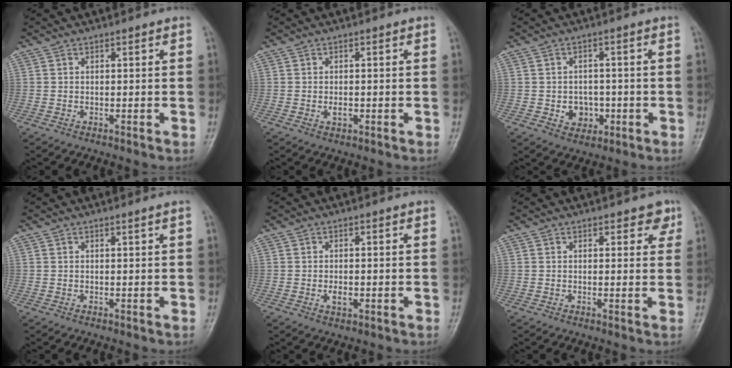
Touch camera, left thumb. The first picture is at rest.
{"total": 1.5, "force": [-0.4, 1.0, 1.1], "torque": [-0.011, 0.002, -0.003]}
{"total": 4.9, "force": [-1.2, 4.2, 2.2], "torque": [-0.002, 0.010, -0.011]}
{"total": 0.6, "force": [0.3, -0.3, 0.5], "torque": [-0.018, -0.006, 0.009]}
{"total": 2.0, "force": [-0.5, 1.2, 1.5], "torque": [-0.022, 0.001, -0.005]}
{"total": 2.9, "force": [1.8, 1.6, 1.6], "torque": [0.008, -0.005, 0.019]}